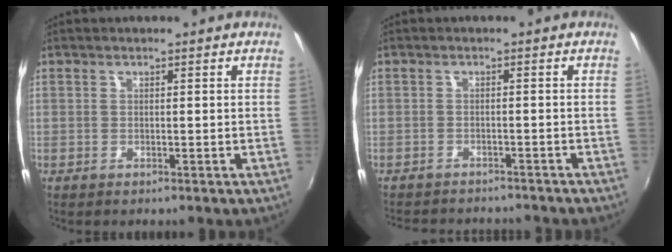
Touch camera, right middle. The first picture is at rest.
{"total": 8.8, "force": [-8.0, 2.1, 2.9], "torque": [-0.071, -0.015, -0.114]}